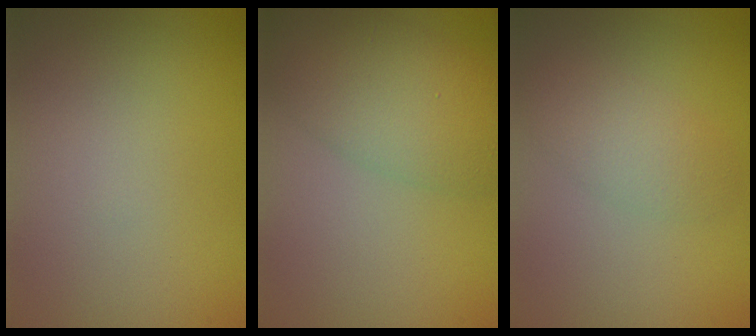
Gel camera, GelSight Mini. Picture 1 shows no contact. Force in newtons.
{"total": 3.9, "press": 3.9, "slide": 0.4}
{"total": 2.2, "press": 2.2, "slide": 0.1}